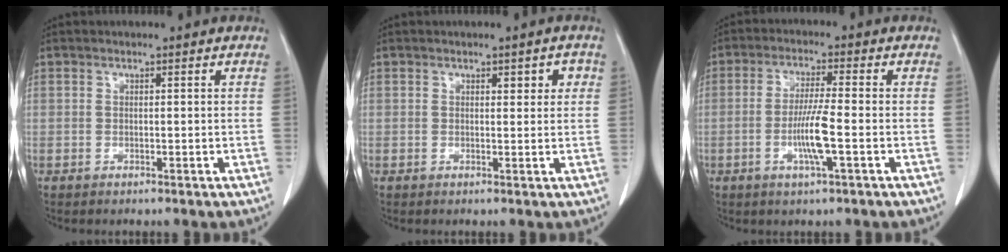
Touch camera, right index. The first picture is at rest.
{"total": 2.4, "force": [0.9, 1.1, 1.9], "torque": [-0.019, 0.006, 0.011]}
{"total": 6.5, "force": [-1.8, -0.1, 6.2], "torque": [-0.121, -0.005, -0.033]}